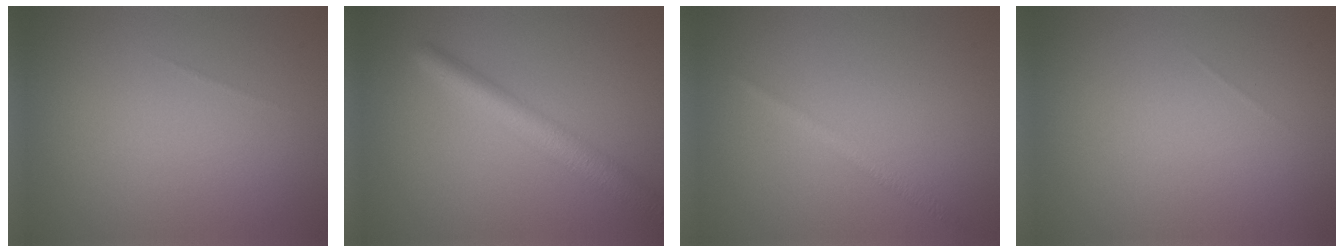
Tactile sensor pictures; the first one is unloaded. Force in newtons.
{"total": 3.9, "press": 3.9, "slide": 0.1}
{"total": 1.3, "press": 1.3, "slide": 0.1}
{"total": 0.0}